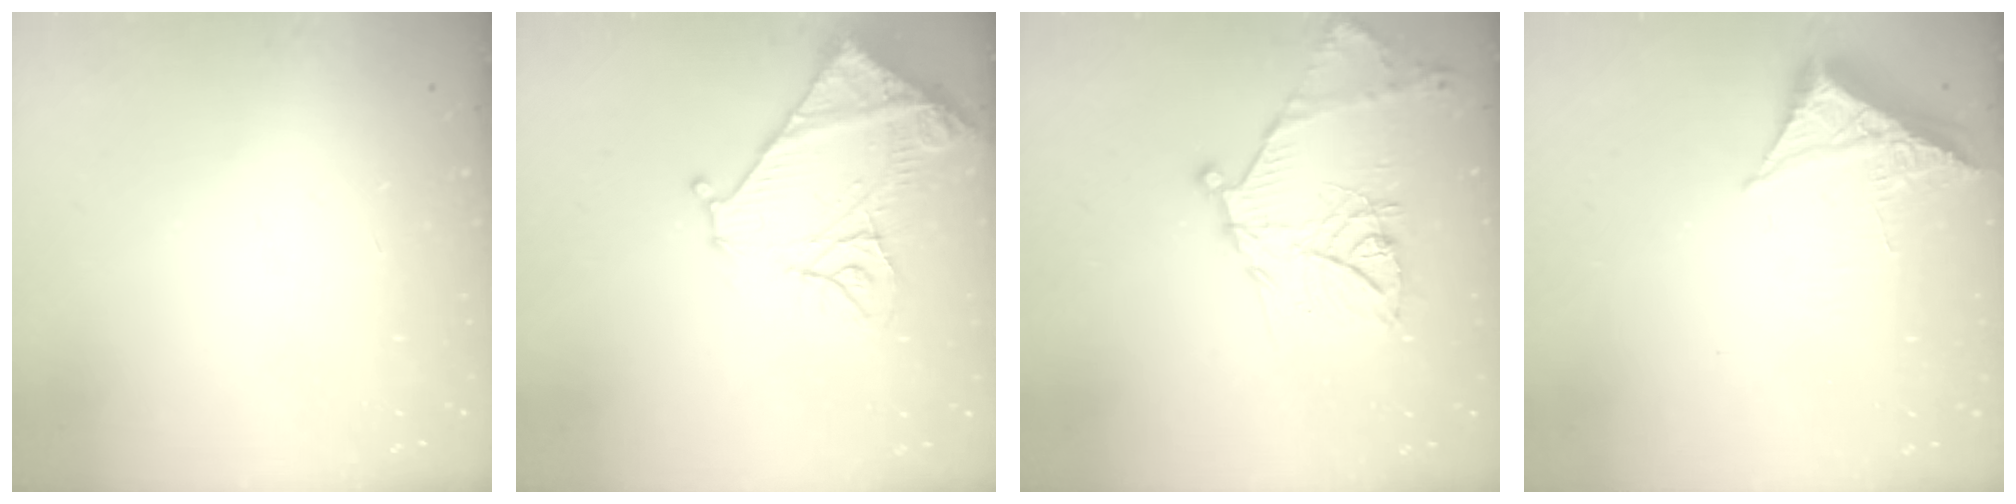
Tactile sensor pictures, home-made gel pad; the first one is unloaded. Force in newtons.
{"total": 14.4, "press": 14.3, "slide": 1.7}
{"total": 19.6, "press": 19.6, "slide": 1.5}
{"total": 6.1, "press": 6.0, "slide": 0.7}